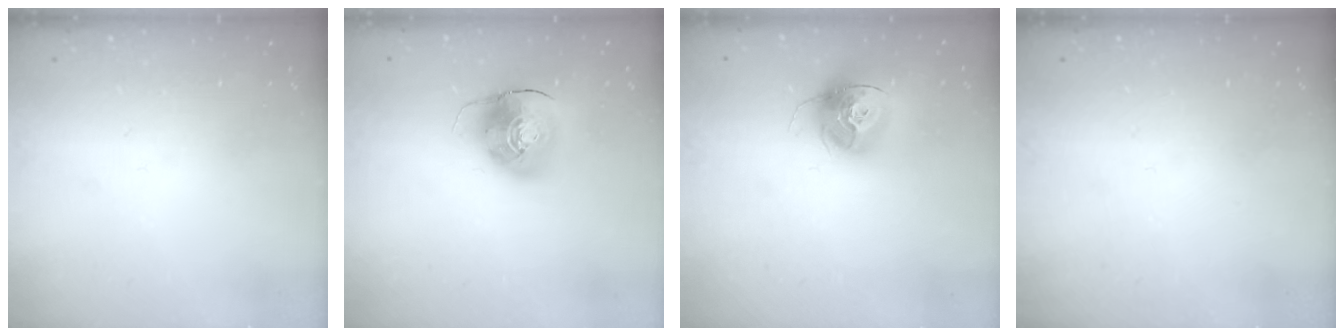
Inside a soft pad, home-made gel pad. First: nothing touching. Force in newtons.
{"total": 9.7, "press": 9.6, "slide": 1.4}
{"total": 14.6, "press": 14.5, "slide": 1.4}
{"total": 0.0}